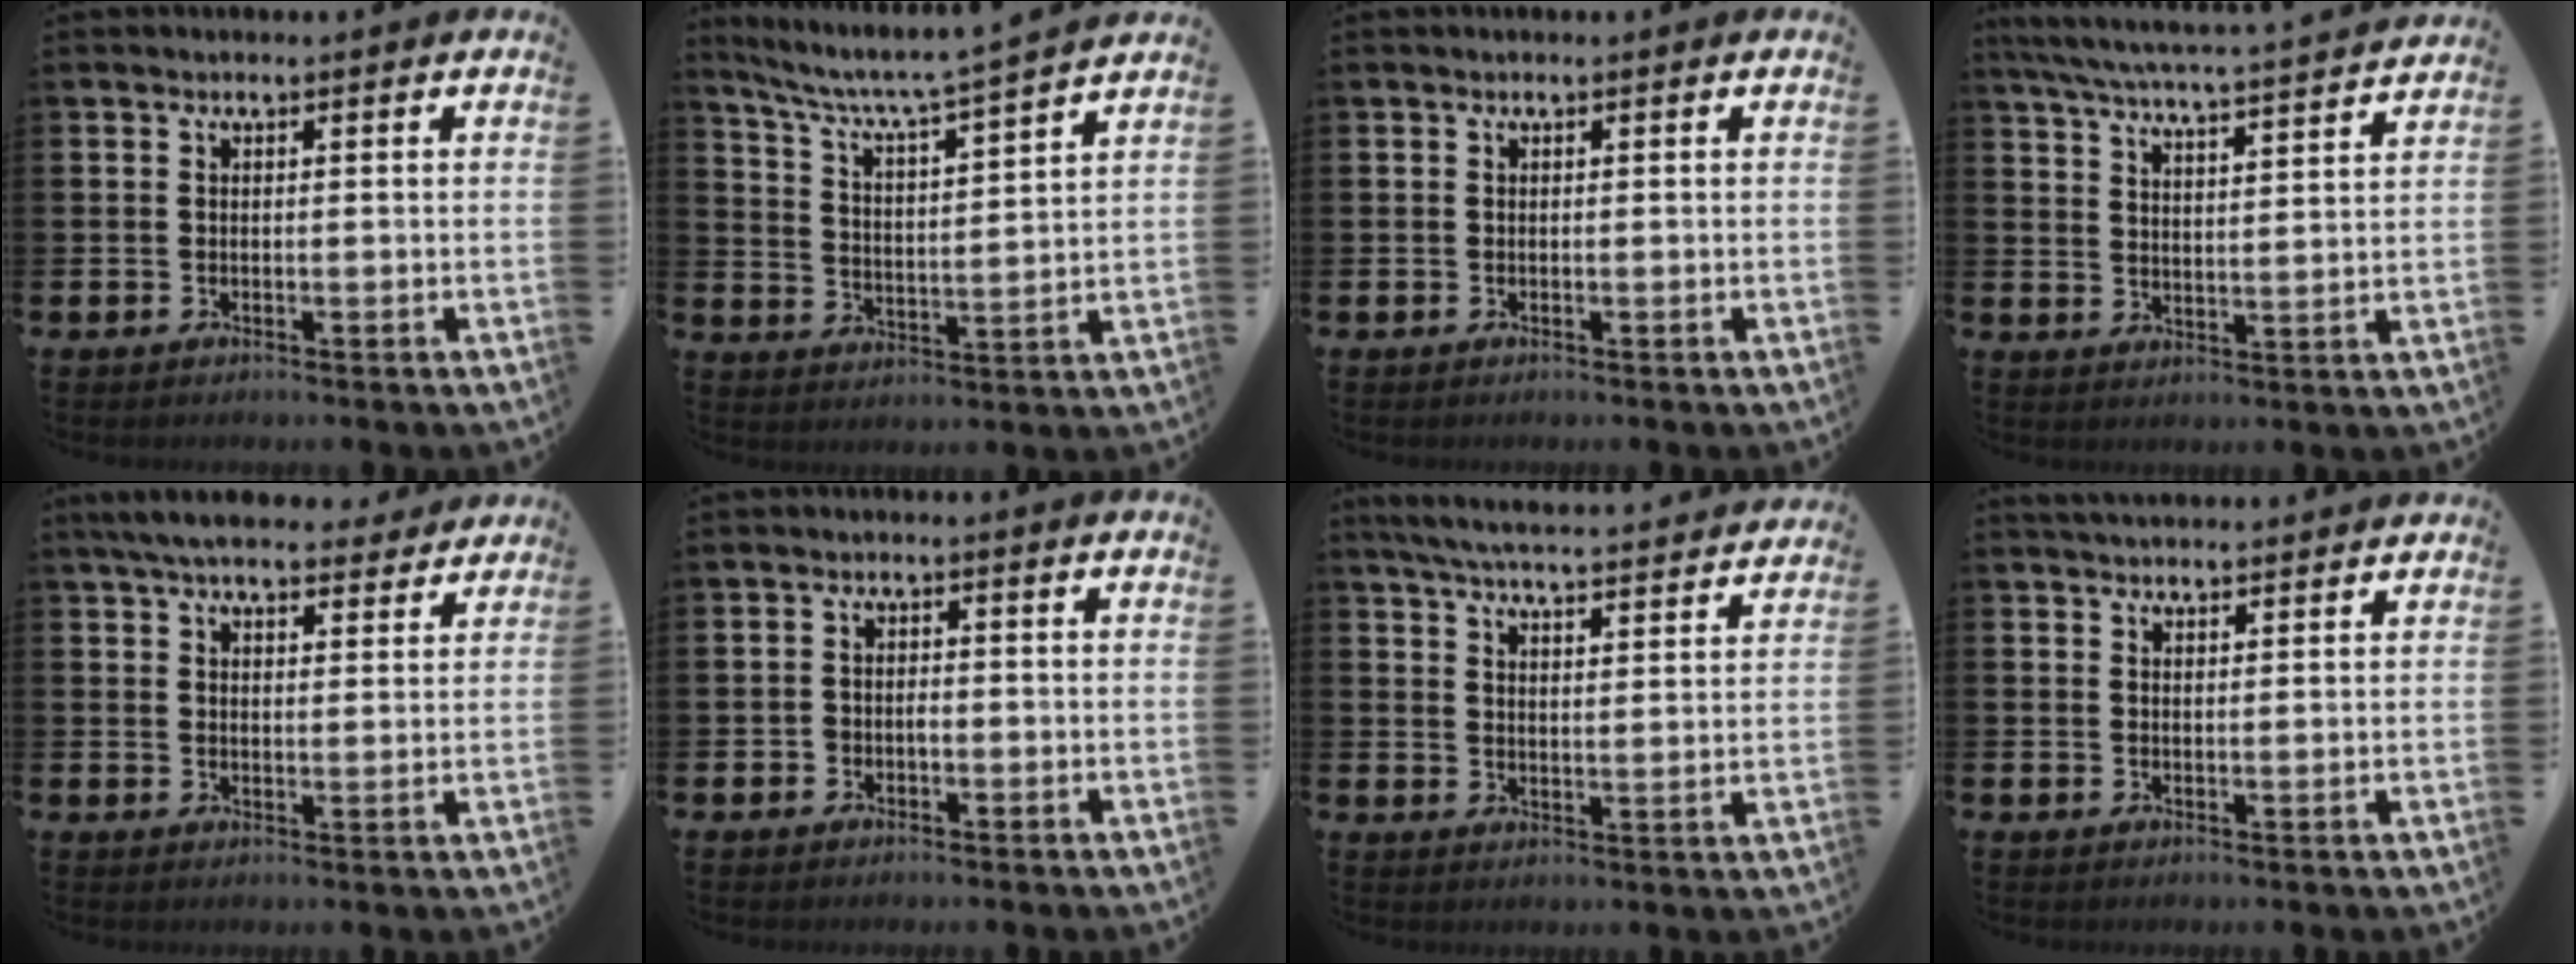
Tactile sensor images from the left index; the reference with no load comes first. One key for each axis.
{"total": 6.0, "fx": 5.6, "fy": -0.5, "fz": 2.0, "tx": -0.069, "ty": -0.047, "tz": 0.090}
{"total": 0.0}
{"total": 6.2, "fx": 6.0, "fy": 0.0, "fz": 1.7, "tx": -0.058, "ty": -0.046, "tz": 0.104}
{"total": 6.5, "fx": 6.0, "fy": 1.4, "fz": 2.0, "tx": -0.053, "ty": -0.020, "tz": 0.109}
{"total": 1.5, "fx": -0.6, "fy": 1.2, "fz": 0.7, "tx": -0.002, "ty": 0.000, "tz": -0.016}
{"total": 6.0, "fx": 5.8, "fy": 0.3, "fz": 1.4, "tx": -0.044, "ty": -0.045, "tz": 0.100}
{"total": 3.0, "fx": 3.0, "fy": 0.2, "fz": 0.2, "tx": -0.008, "ty": -0.012, "tz": 0.055}